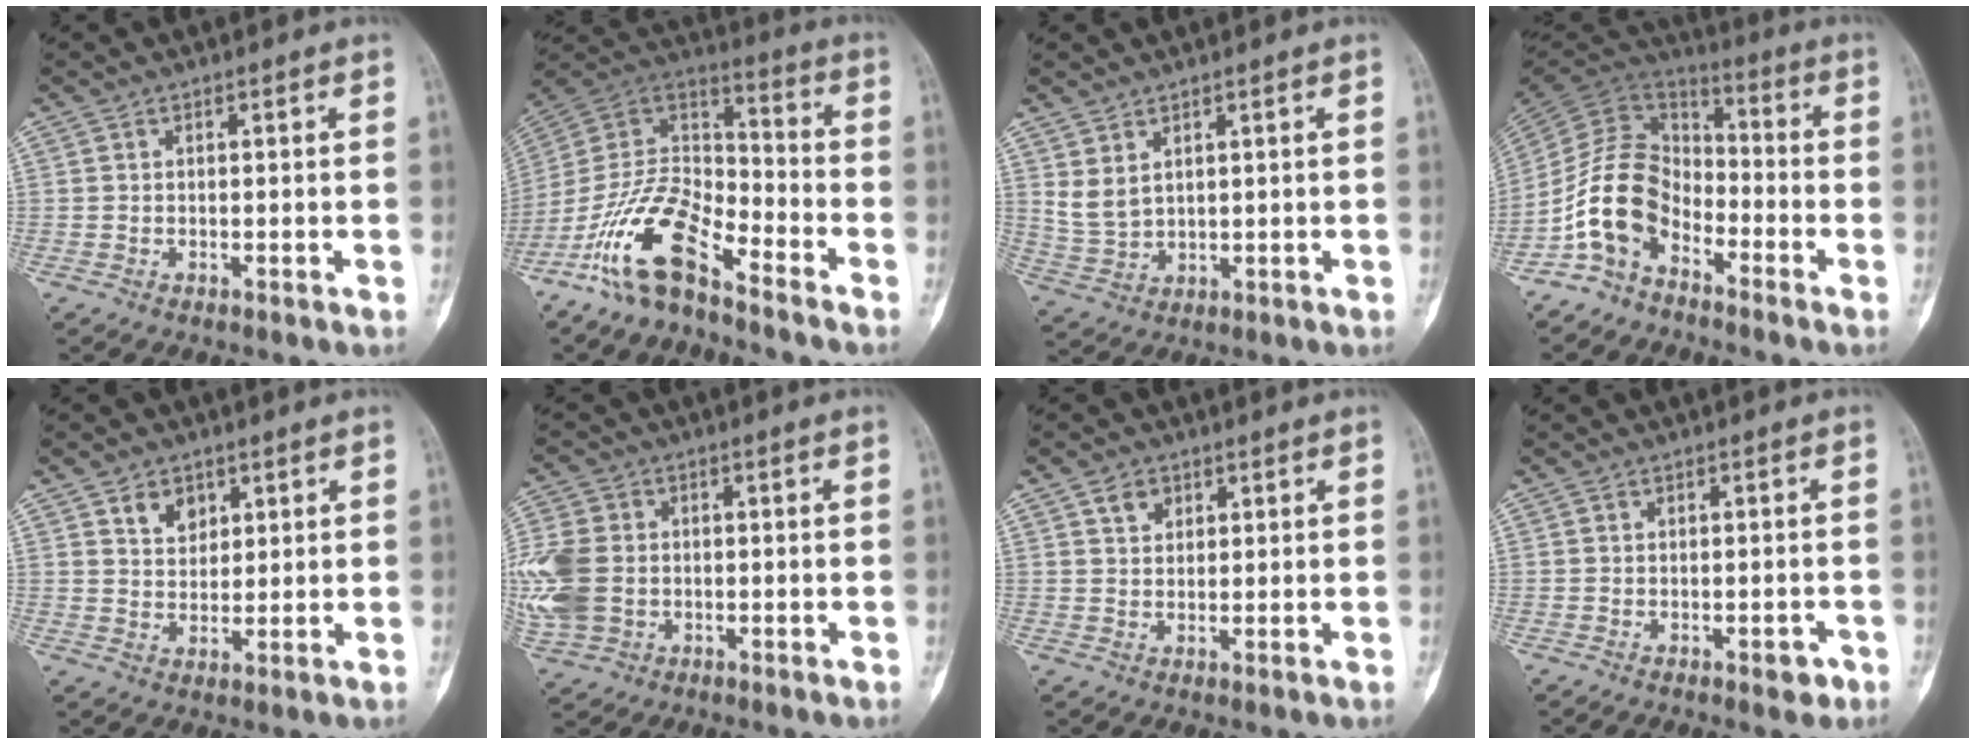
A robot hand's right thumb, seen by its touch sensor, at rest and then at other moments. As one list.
[{"total": 16.0, "force": [-10.5, 6.2, 10.3], "torque": [-0.183, 0.081, -0.207]}, {"total": 4.6, "force": [2.2, 2.7, 3.0], "torque": [-0.055, -0.013, 0.058]}, {"total": 12.5, "force": [-6.4, 8.3, 6.9], "torque": [-0.119, 0.071, -0.141]}, {"total": 5.0, "force": [2.7, 3.6, 2.3], "torque": [-0.017, -0.019, 0.050]}, {"total": 15.5, "force": [-0.7, 12.3, 9.4], "torque": [-0.250, 0.005, -0.003]}, {"total": 3.3, "force": [1.7, 2.4, 1.4], "torque": [-0.011, -0.009, 0.031]}, {"total": 2.4, "force": [-1.2, 1.2, 1.7], "torque": [-0.011, 0.008, -0.014]}]